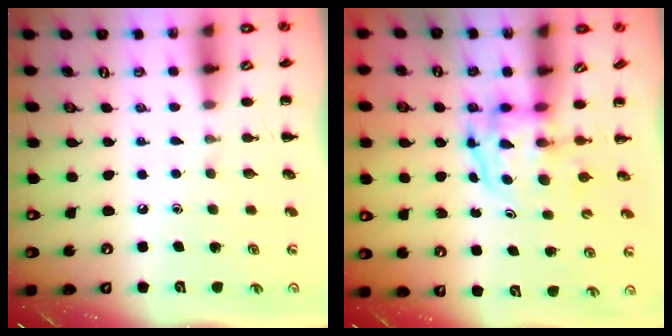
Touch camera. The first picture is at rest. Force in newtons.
{"total": 3.9, "press": 3.8, "slide": 0.6}